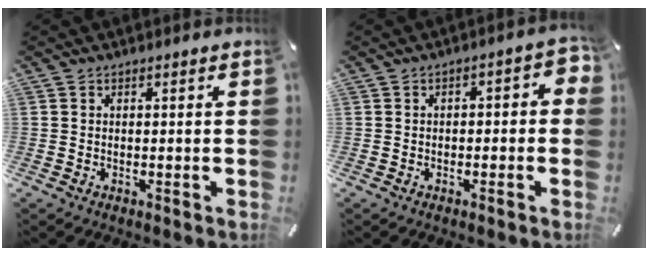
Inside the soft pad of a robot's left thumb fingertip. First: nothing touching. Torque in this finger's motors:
{"motor_torque": [-0.15, -0.11, 0.36, 0.34, -0.04]}